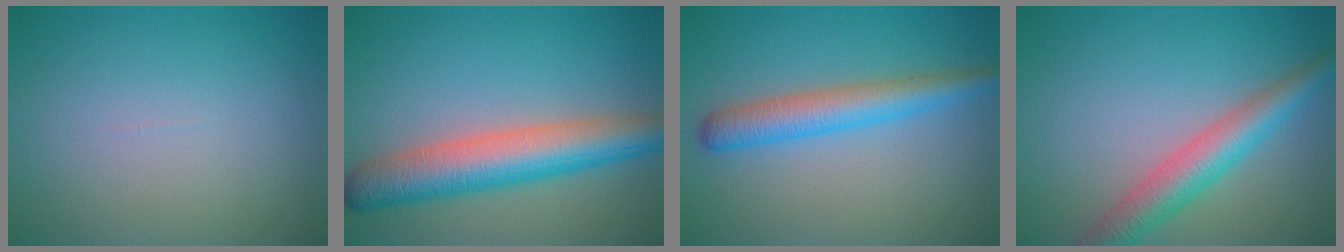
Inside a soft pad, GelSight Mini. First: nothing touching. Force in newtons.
{"total": 7.5, "press": 7.5, "slide": 0.2}
{"total": 4.2, "press": 4.2, "slide": 0.1}
{"total": 4.9, "press": 4.9, "slide": 0.1}